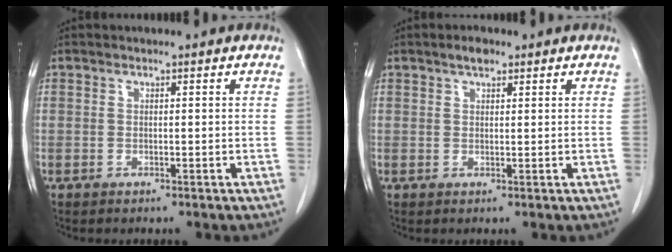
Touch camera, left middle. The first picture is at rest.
{"total": 1.9, "force": [1.3, 0.8, 1.1], "torque": [-0.021, 0.004, 0.021]}